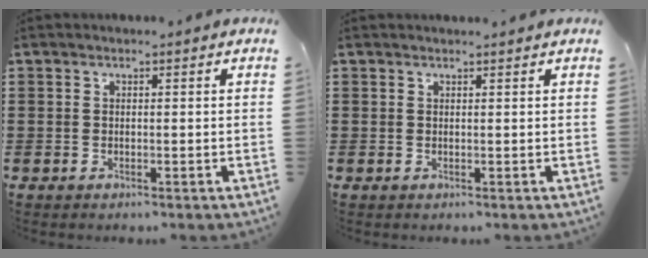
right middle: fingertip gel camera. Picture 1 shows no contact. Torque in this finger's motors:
{"motor_torque": [0.48, -0.38, 0.03, 0.02]}